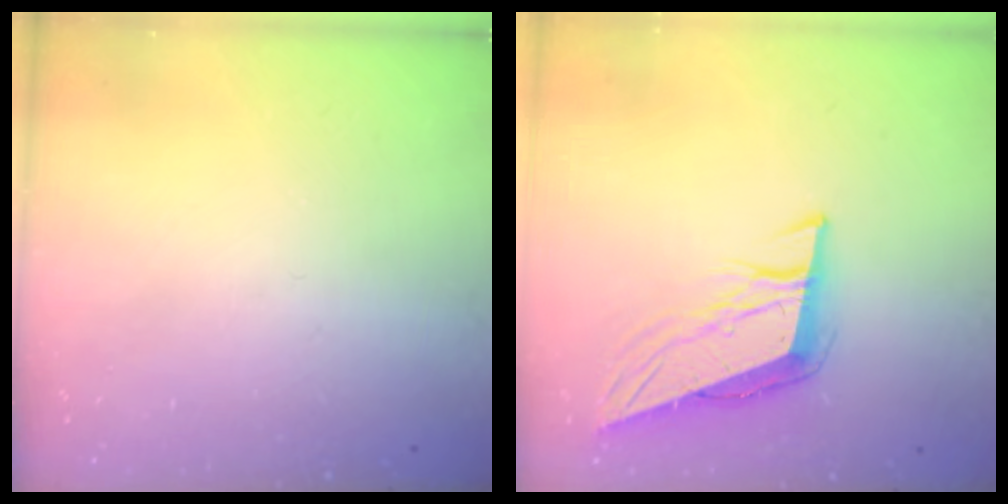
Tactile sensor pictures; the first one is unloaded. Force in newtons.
{"total": 11.0, "press": 10.5, "slide": 3.0}